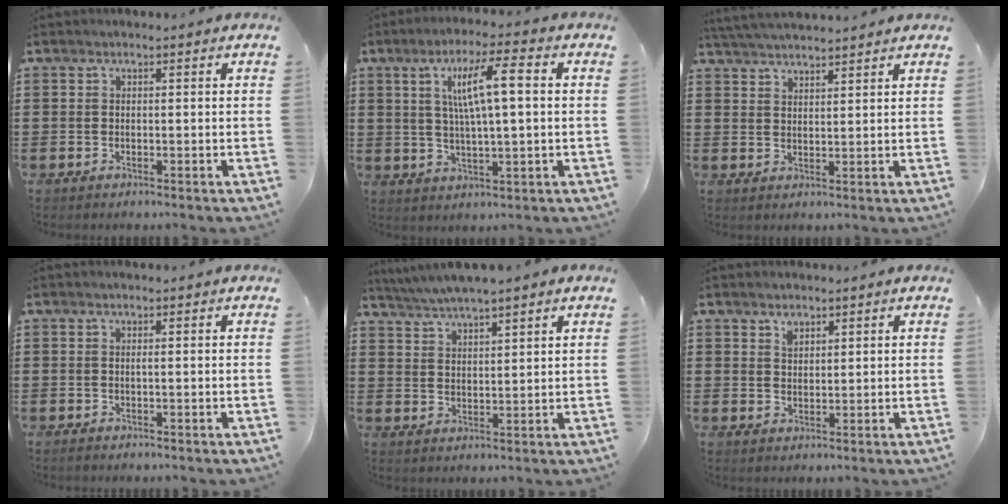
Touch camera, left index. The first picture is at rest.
{"total": 8.8, "force": [2.0, 1.5, 8.4], "torque": [-0.164, 0.008, 0.028]}
{"total": 3.5, "force": [3.5, -0.1, 0.5], "torque": [-0.021, -0.008, 0.065]}
{"total": 0.5, "force": [-0.2, -0.1, 0.5], "torque": [-0.009, -0.002, -0.004]}
{"total": 3.7, "force": [3.5, -0.2, 1.2], "torque": [-0.034, -0.011, 0.063]}
{"total": 2.5, "force": [1.9, 1.5, 0.7], "torque": [-0.009, -0.003, 0.035]}